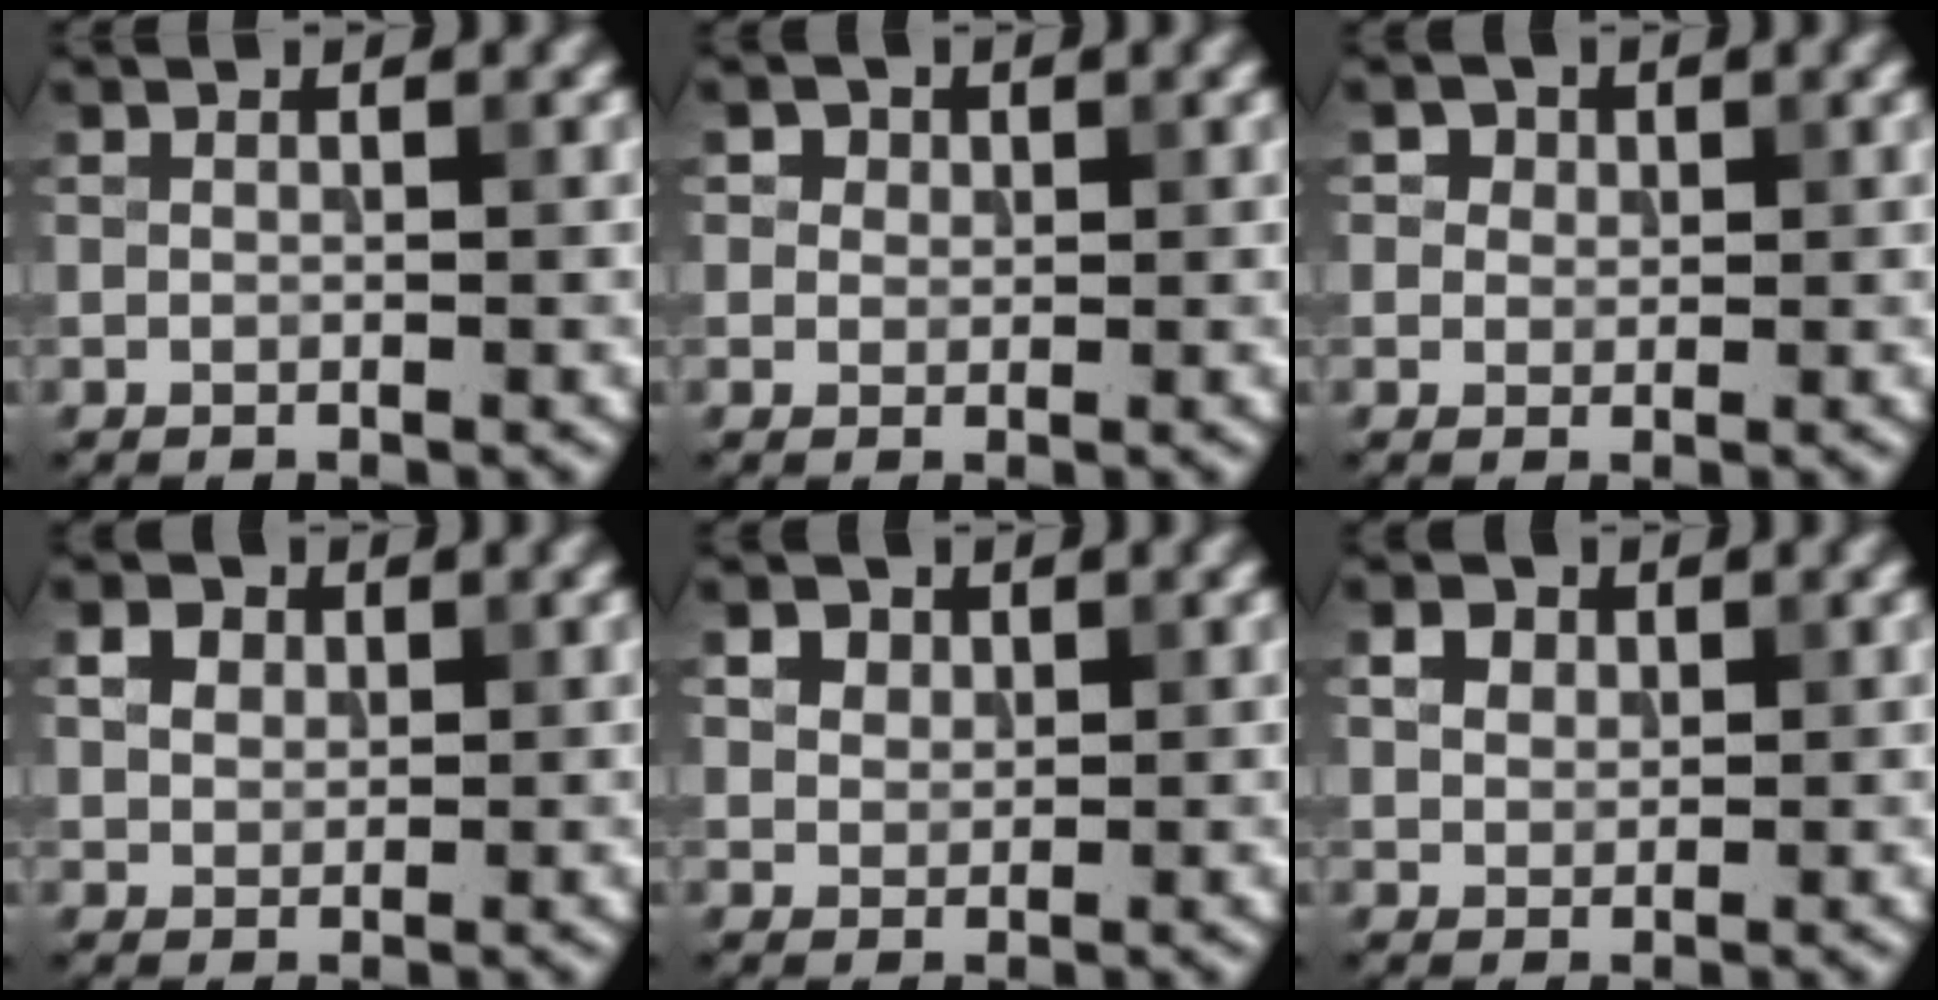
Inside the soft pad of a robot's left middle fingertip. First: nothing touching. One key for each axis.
{"total": 2.6, "fx": 1.5, "fy": 1.8, "fz": 1.0, "tx": -0.021, "ty": 0.003, "tz": 0.017}
{"total": 2.9, "fx": 1.6, "fy": 2.1, "fz": 1.1, "tx": -0.021, "ty": 0.005, "tz": 0.018}
{"total": 2.2, "fx": 0.9, "fy": 1.7, "fz": 1.0, "tx": -0.018, "ty": -0.005, "tz": 0.022}
{"total": 5.3, "fx": 3.1, "fy": 3.6, "fz": 2.4, "tx": -0.057, "ty": 0.011, "tz": 0.046}
{"total": 2.5, "fx": 1.3, "fy": 1.8, "fz": 1.1, "tx": -0.028, "ty": 0.000, "tz": 0.027}